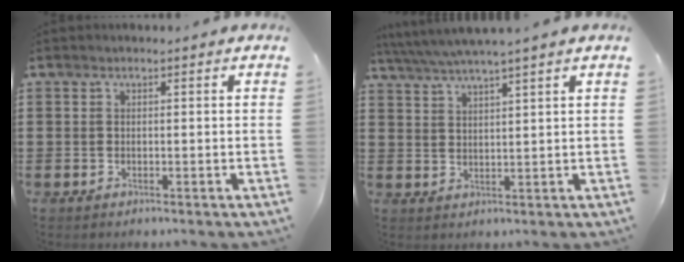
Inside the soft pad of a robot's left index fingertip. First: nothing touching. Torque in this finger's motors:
{"motor_torque": [2.14, 0.00, 0.39, 0.21]}